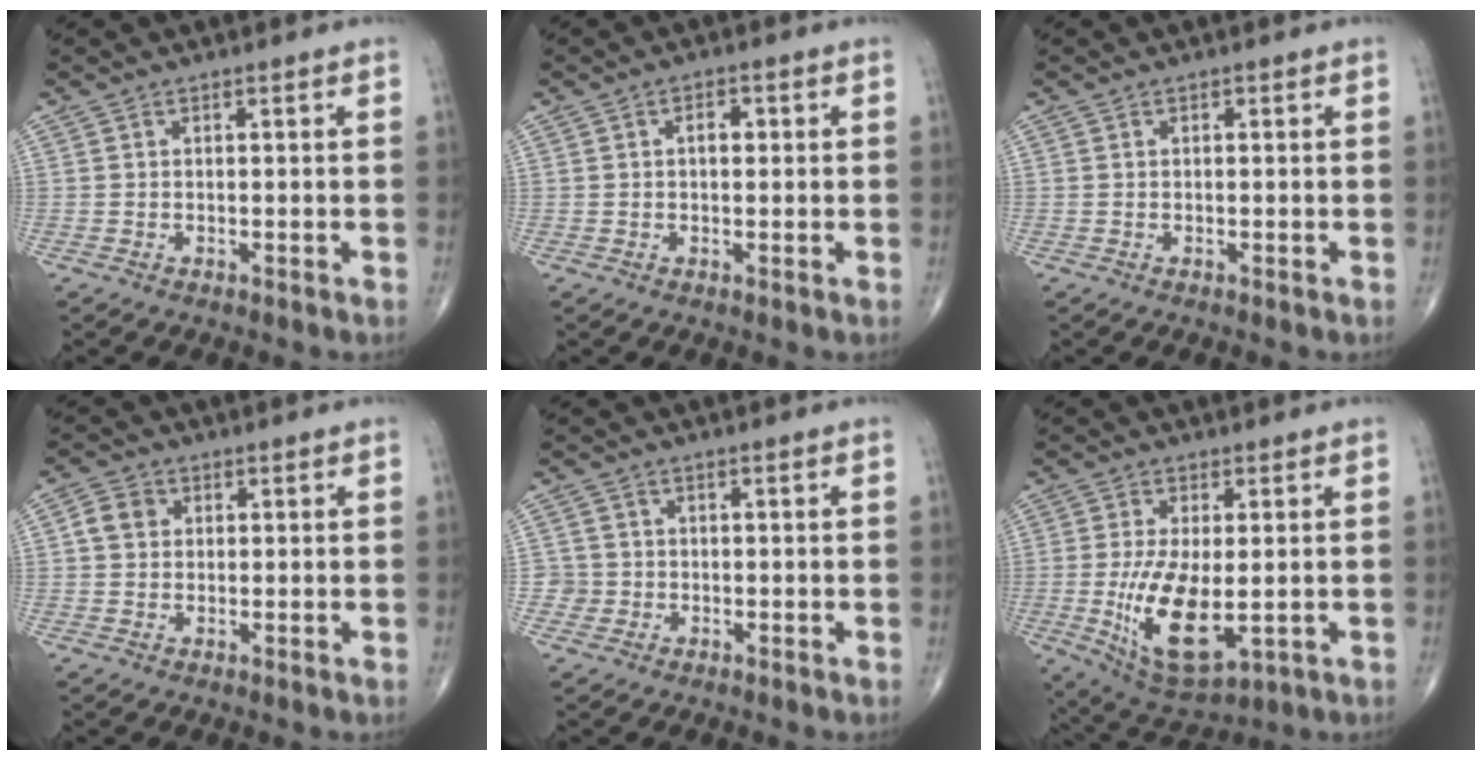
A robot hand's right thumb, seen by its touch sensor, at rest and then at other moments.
{"total": 2.4, "force": [0.4, 1.4, 2.0], "torque": [-0.026, 0.006, 0.004]}
{"total": 0.0}
{"total": 3.9, "force": [0.7, 3.3, 1.9], "torque": [-0.026, 0.008, 0.006]}
{"total": 2.7, "force": [-0.6, 2.6, -0.1], "torque": [0.024, 0.009, -0.015]}
{"total": 13.5, "force": [-1.9, 6.0, 11.9], "torque": [-0.214, -0.023, -0.016]}